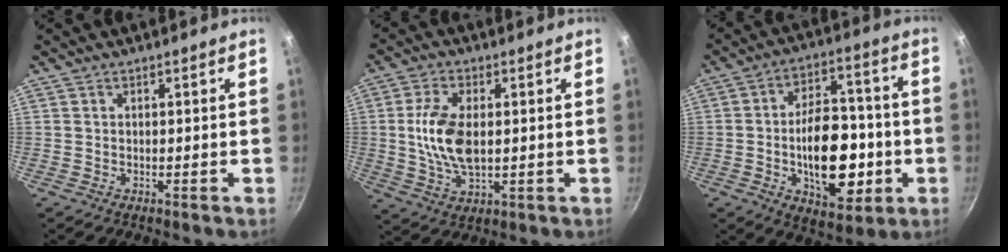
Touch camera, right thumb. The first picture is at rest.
{"total": 10.5, "force": [0.7, 5.7, 8.8], "torque": [-0.171, 0.000, 0.013]}
{"total": 18.9, "force": [-3.7, 10.9, 15.0], "torque": [-0.178, 0.024, -0.050]}